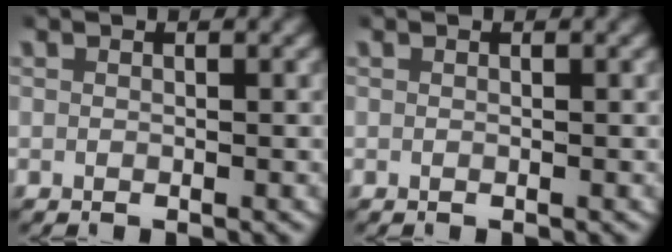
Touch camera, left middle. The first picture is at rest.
{"total": 0.0}